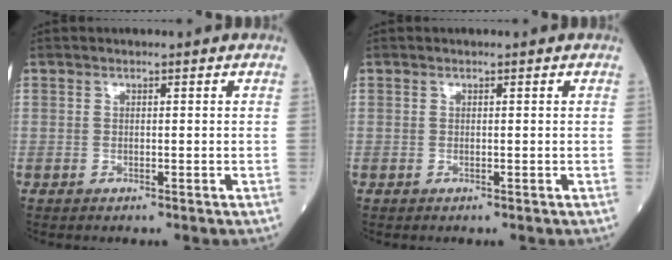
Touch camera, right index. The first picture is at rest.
{"total": 0.0}